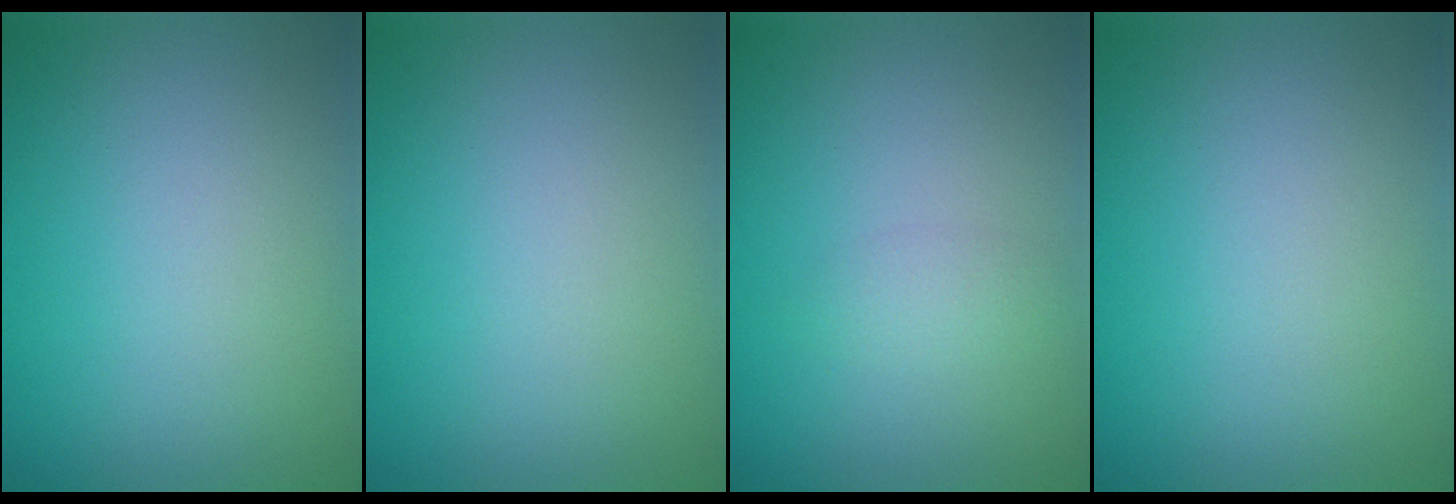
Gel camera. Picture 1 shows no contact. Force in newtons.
{"total": 0.0}
{"total": 1.2, "press": 1.2, "slide": 0.0}
{"total": 0.0}